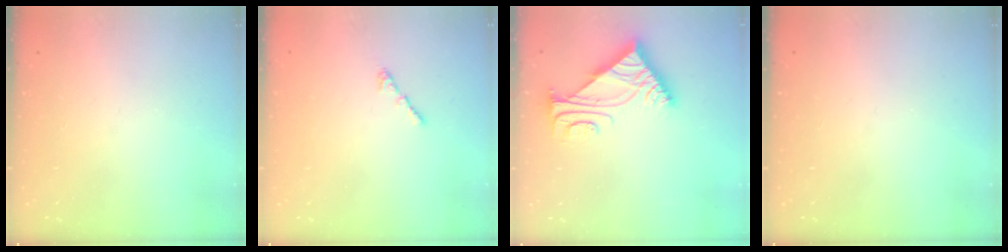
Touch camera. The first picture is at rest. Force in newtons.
{"total": 1.3, "press": 1.2, "slide": 0.6}
{"total": 7.0, "press": 7.0, "slide": 0.2}
{"total": 0.0}